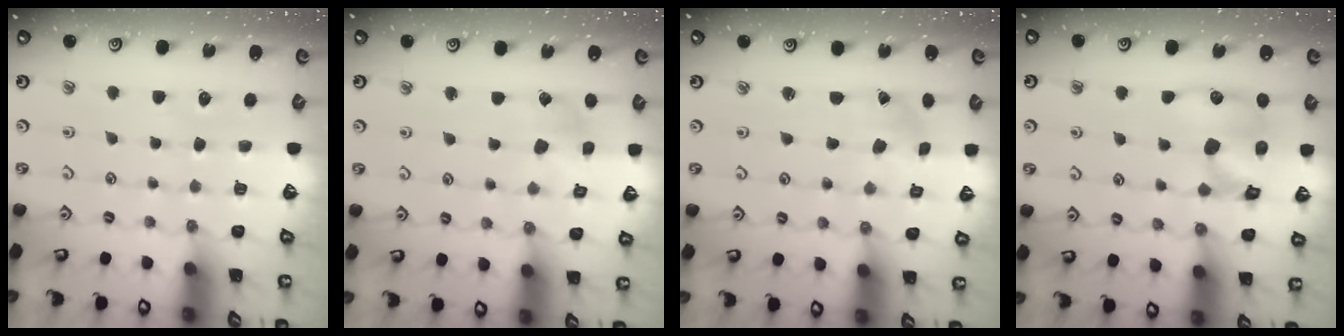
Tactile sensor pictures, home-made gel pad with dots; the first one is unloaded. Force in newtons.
{"total": 4.6, "press": 4.6, "slide": 0.5}
{"total": 2.7, "press": 2.3, "slide": 1.3}
{"total": 13.0, "press": 12.8, "slide": 2.0}